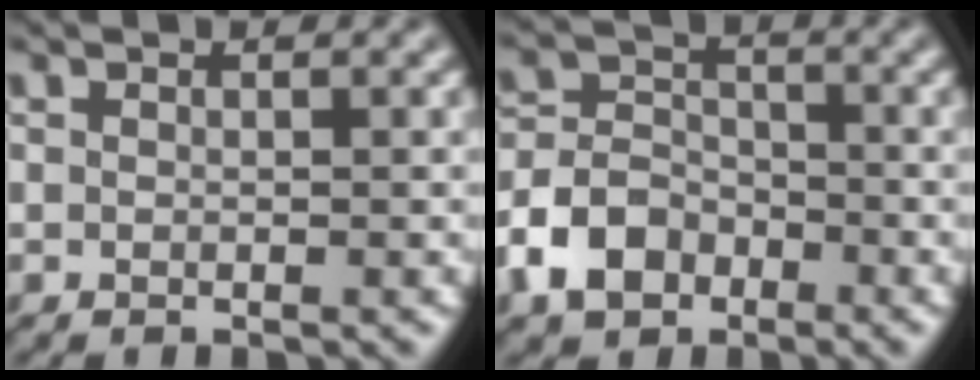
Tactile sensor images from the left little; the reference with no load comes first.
{"total": 5.2, "force": [-2.8, 3.7, 2.3], "torque": [-0.050, 0.002, -0.061]}